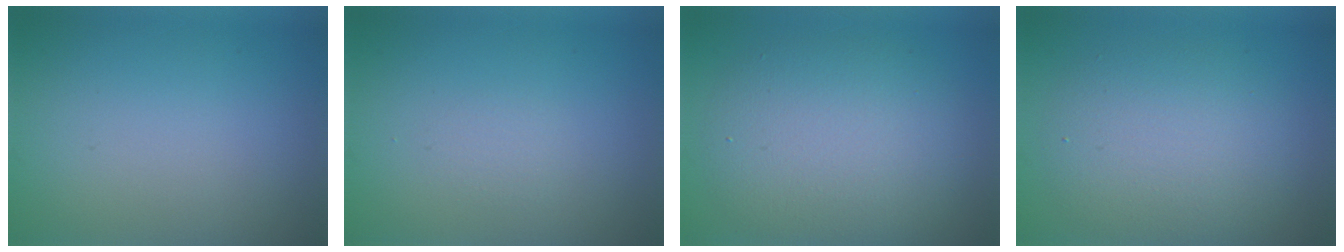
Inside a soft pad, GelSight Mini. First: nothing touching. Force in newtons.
{"total": 0.7, "press": 0.7, "slide": 0.1}
{"total": 7.1, "press": 7.1, "slide": 0.3}
{"total": 5.6, "press": 5.6, "slide": 0.2}